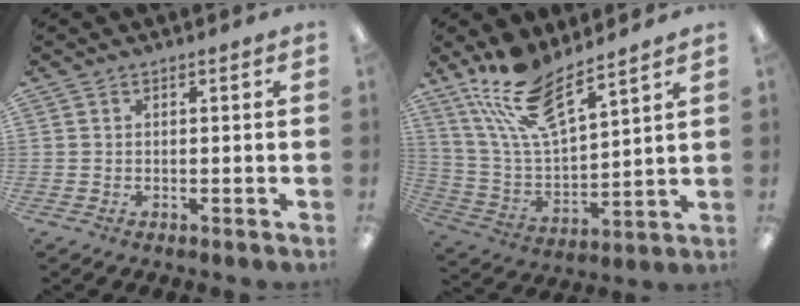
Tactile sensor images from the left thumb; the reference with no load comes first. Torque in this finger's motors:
{"motor_torque": [0.46, 0.25, 1.48, -1.29, 0.36]}